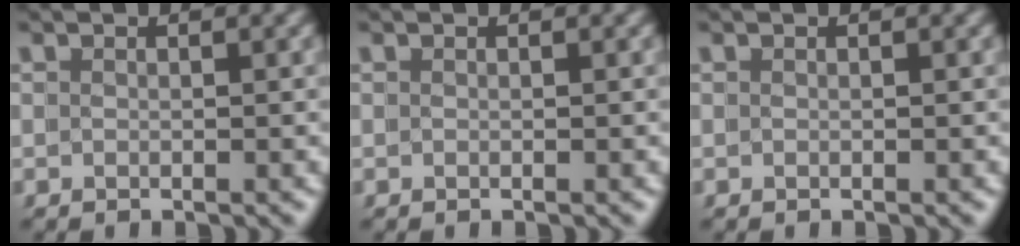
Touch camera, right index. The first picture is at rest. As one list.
[{"total": 0.0}, {"total": 0.0}]